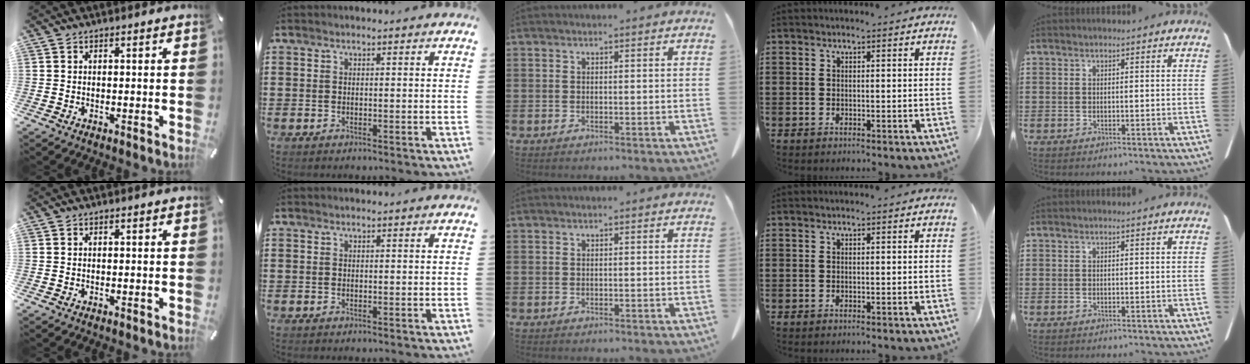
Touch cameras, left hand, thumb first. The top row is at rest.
{}